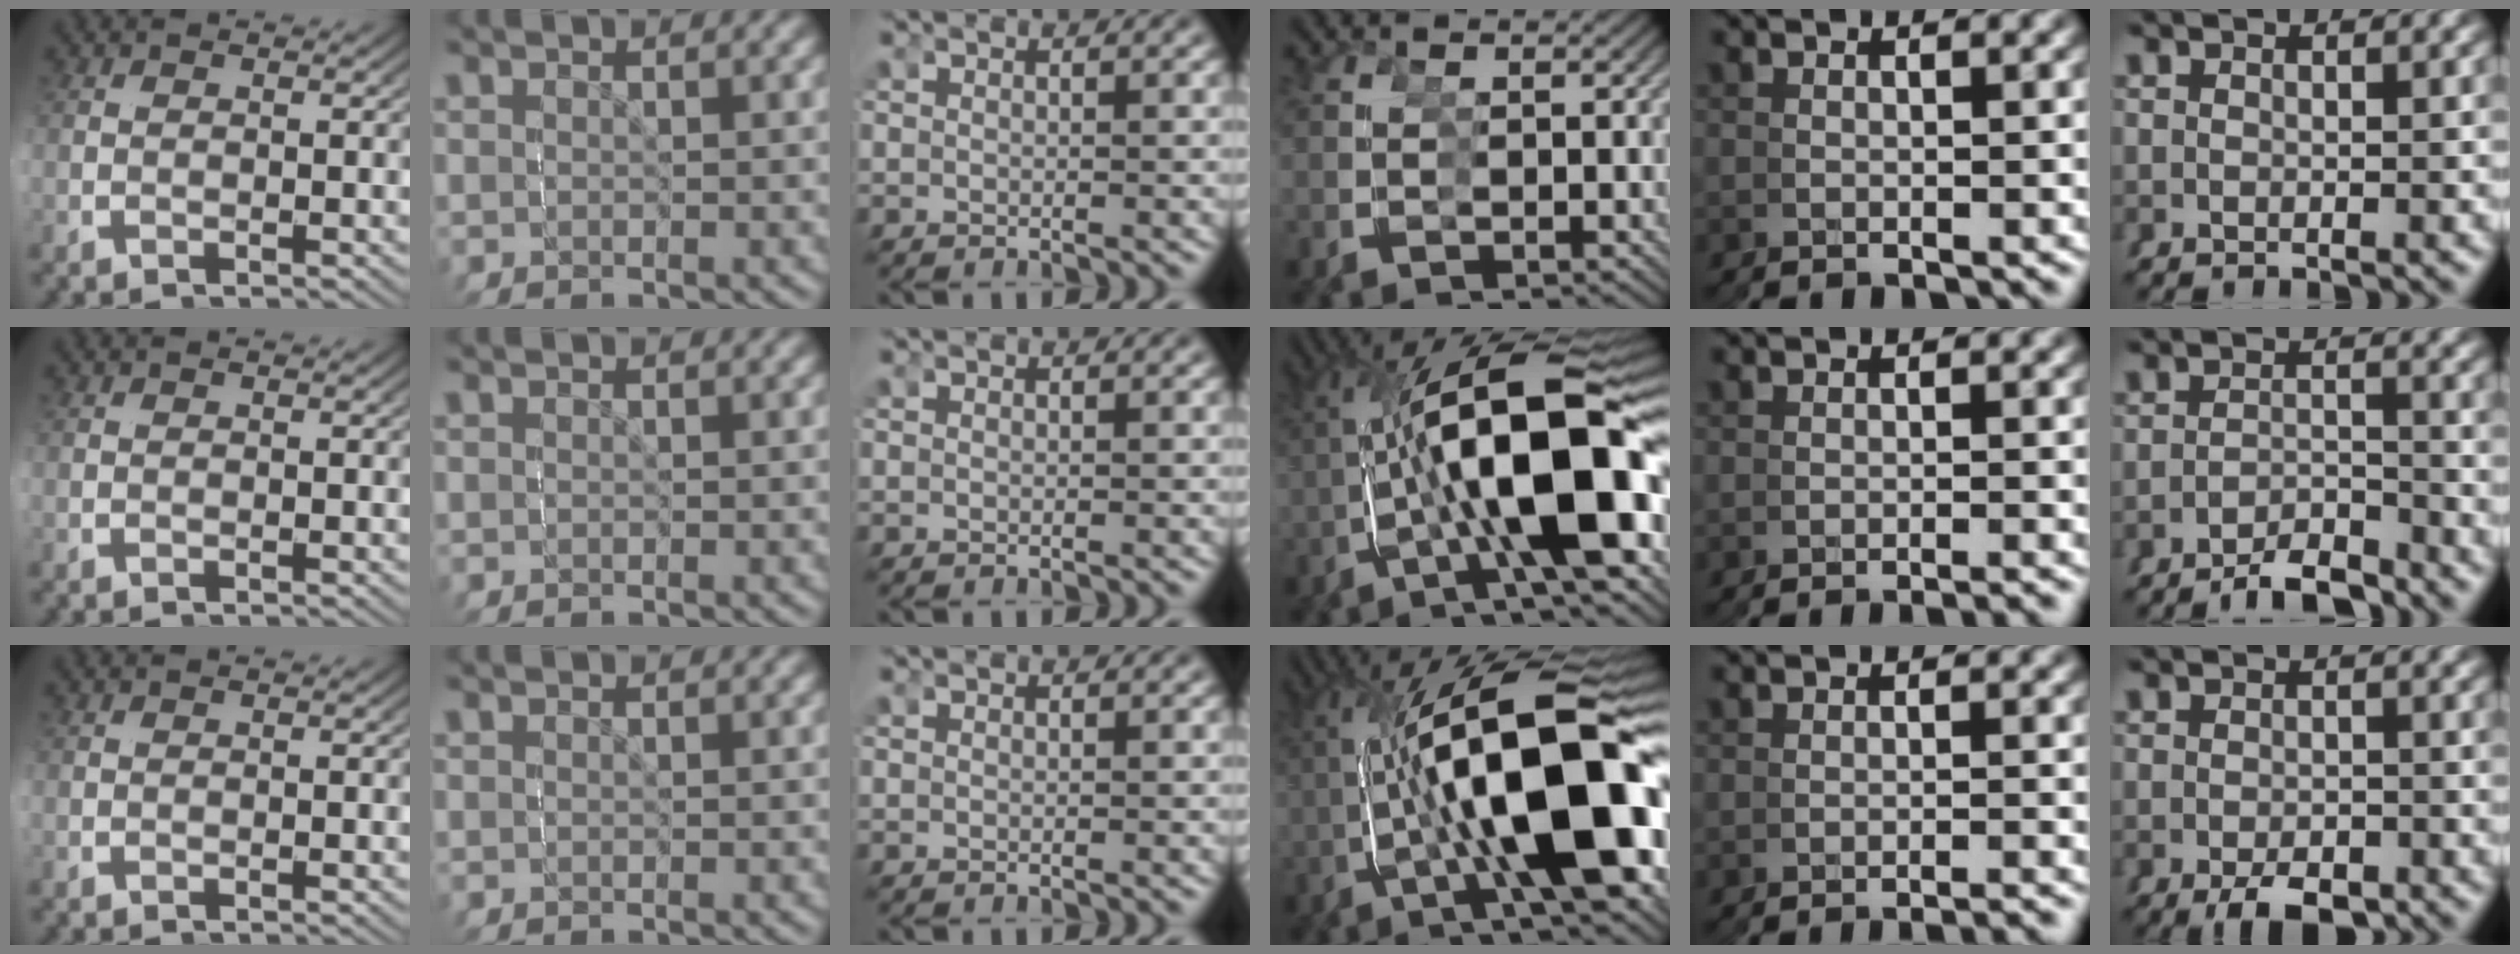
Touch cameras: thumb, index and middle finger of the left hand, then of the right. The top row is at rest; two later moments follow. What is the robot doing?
{"motion": "grasp_and_lifting", "object": "screwdriver"}